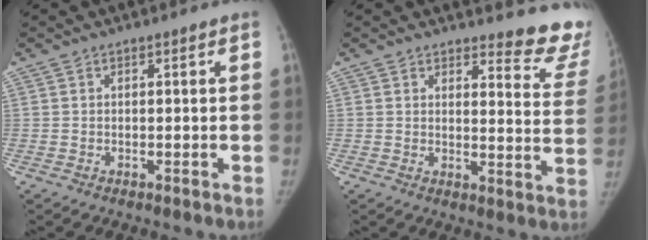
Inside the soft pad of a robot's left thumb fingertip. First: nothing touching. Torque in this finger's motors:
{"motor_torque": [1.10, -0.14, 0.27, -0.62, 0.08]}